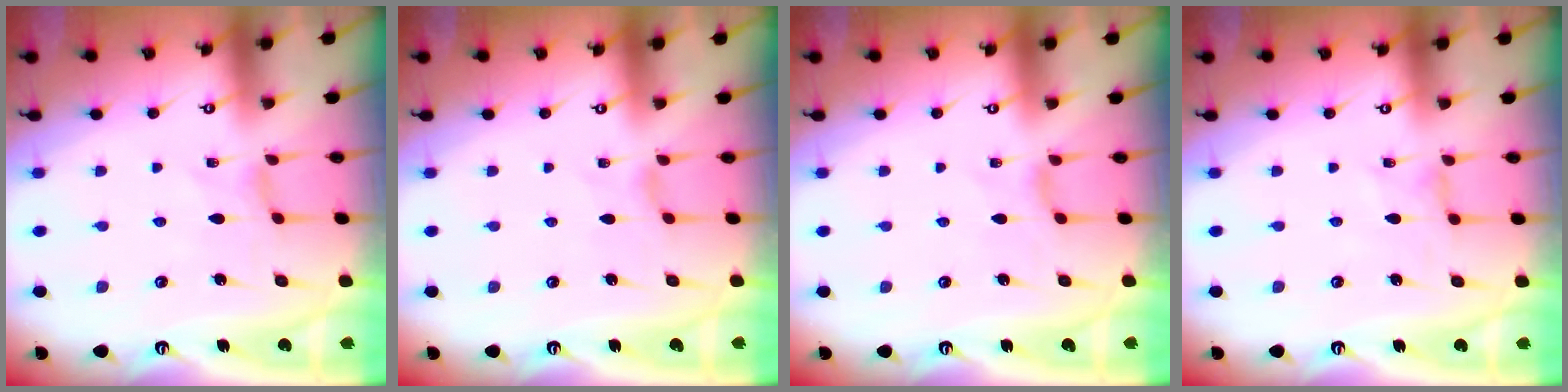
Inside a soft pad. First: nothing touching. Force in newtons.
{"total": 1.2, "press": 1.2, "slide": 0.3}
{"total": 0.0}
{"total": 0.0}